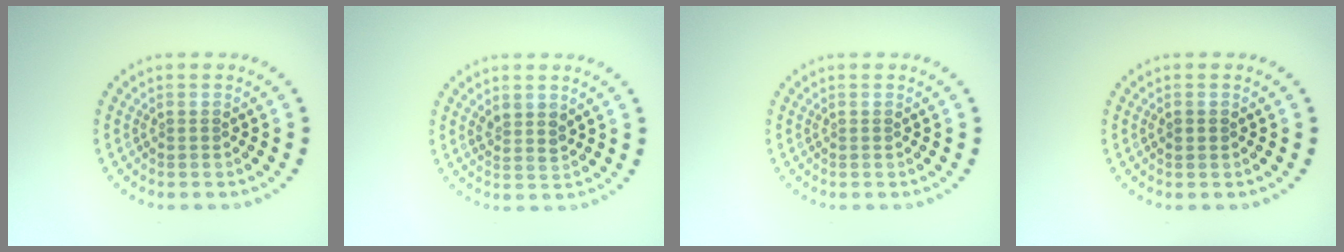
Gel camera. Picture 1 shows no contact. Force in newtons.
{"total": 1.4, "press": 1.3, "slide": 0.7}
{"total": 0.0}
{"total": 1.0, "press": 1.0, "slide": 0.1}